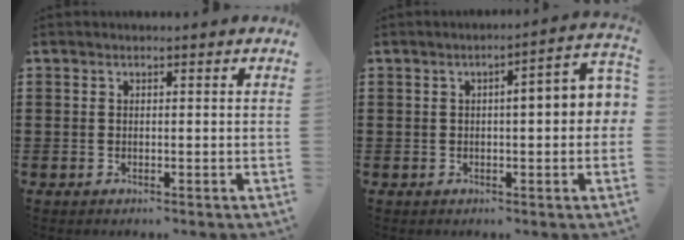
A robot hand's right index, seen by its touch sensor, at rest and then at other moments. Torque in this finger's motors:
{"motor_torque": [1.37, -0.29, 0.35, 0.13]}